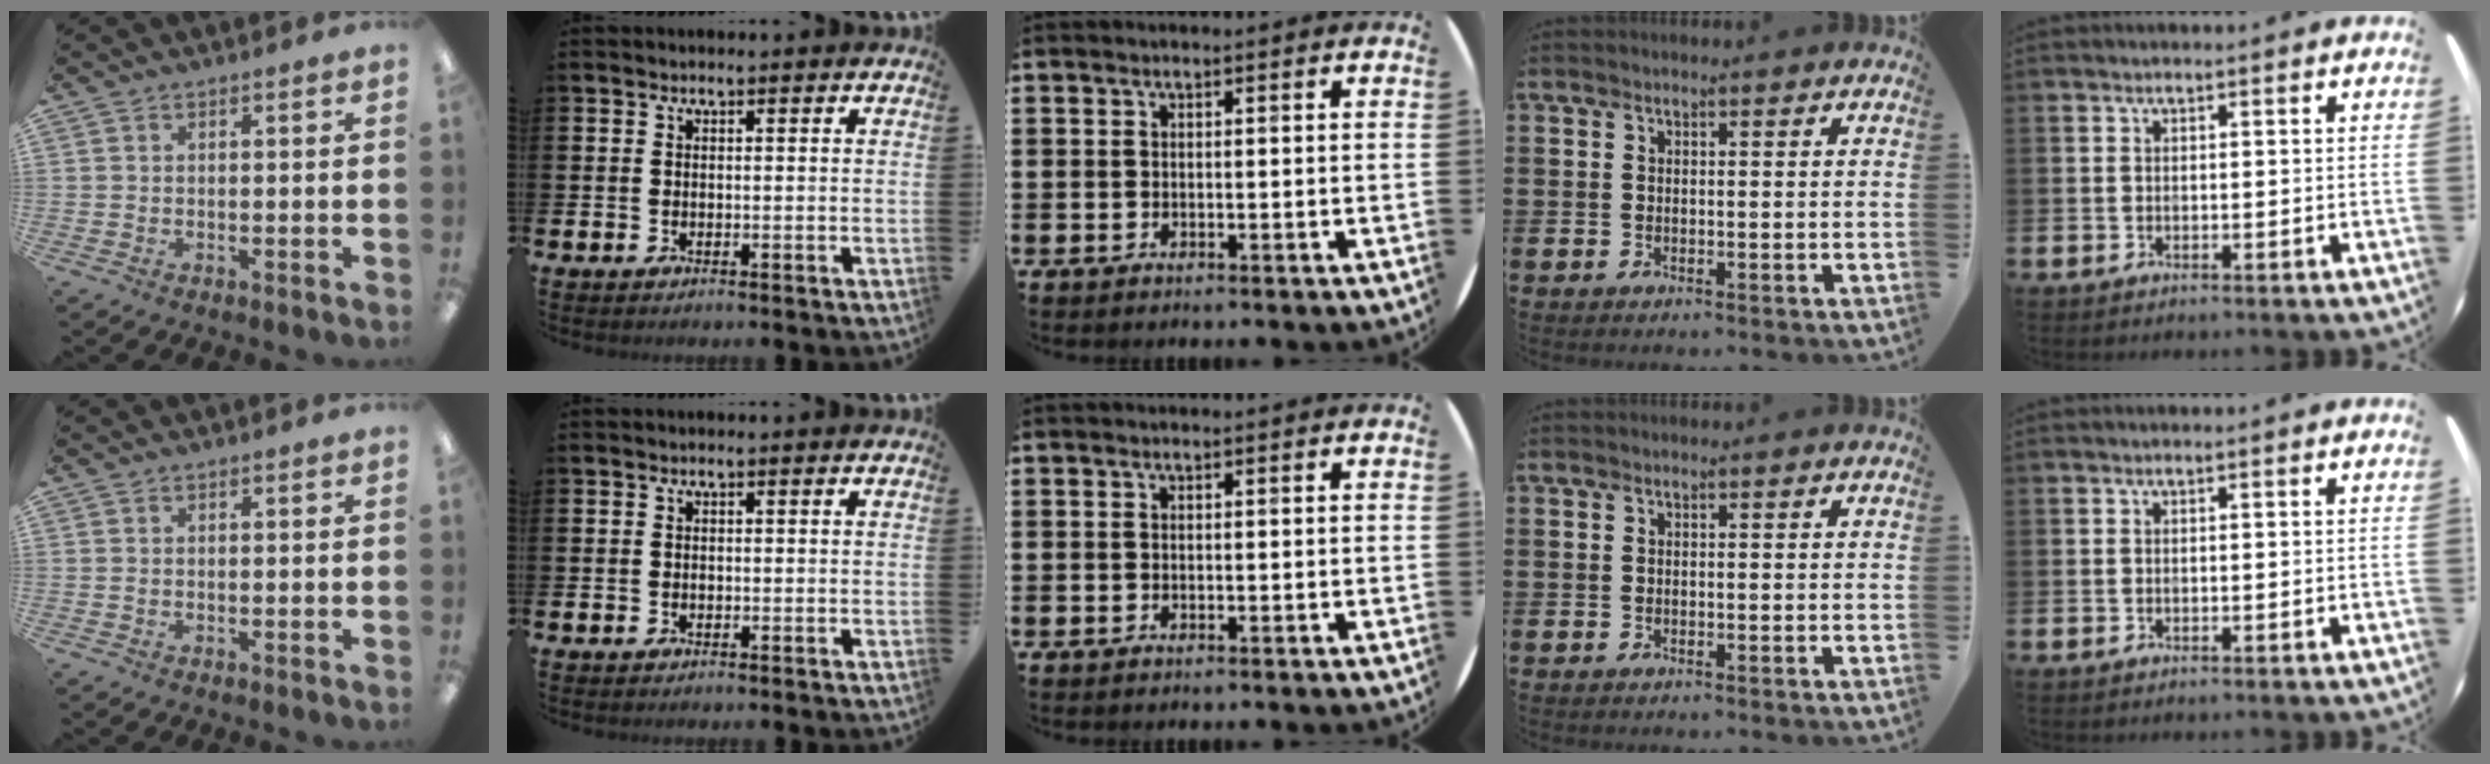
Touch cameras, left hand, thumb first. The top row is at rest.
{}